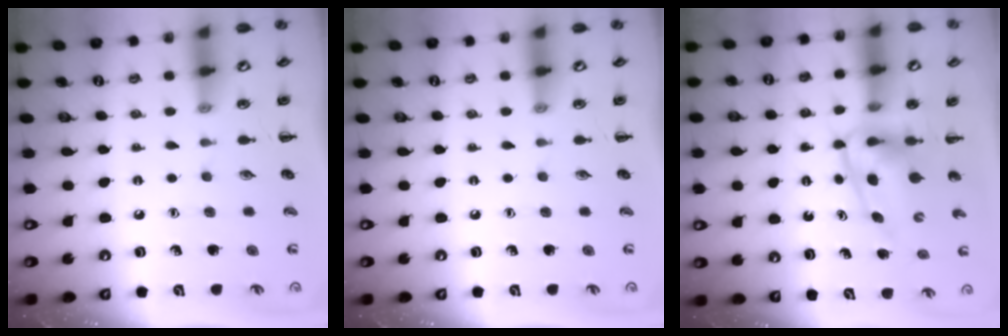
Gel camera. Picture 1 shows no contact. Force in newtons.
{"total": 0.0}
{"total": 7.3, "press": 7.1, "slide": 1.4}